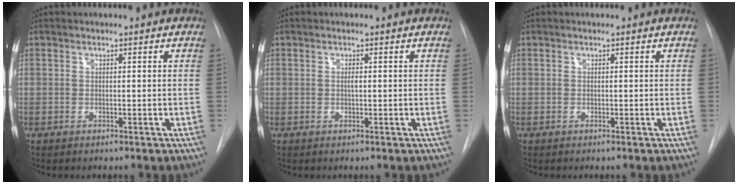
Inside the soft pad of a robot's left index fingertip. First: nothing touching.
{"total": 0.5, "force": [0.0, 0.1, 0.5], "torque": [-0.014, -0.003, 0.000]}
{"total": 0.0}